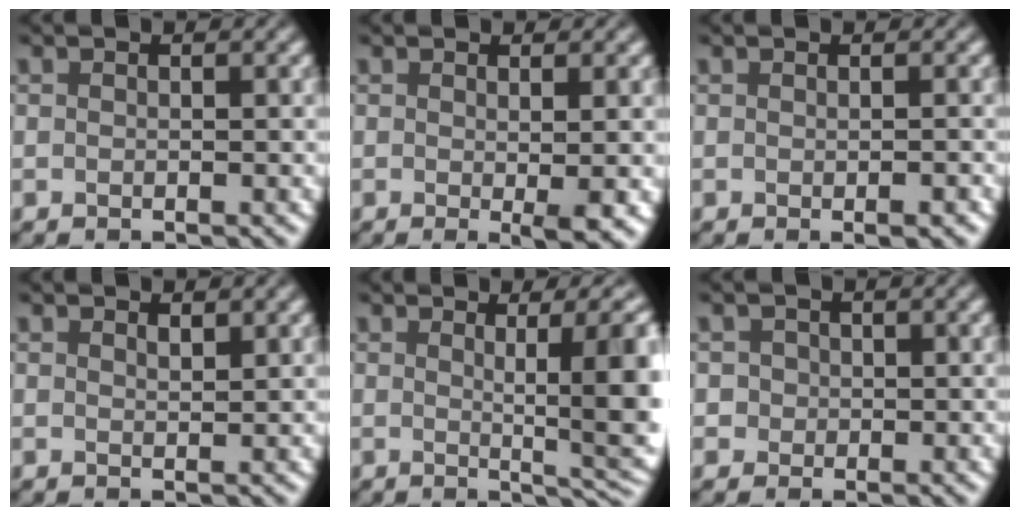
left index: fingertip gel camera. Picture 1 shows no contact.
{"total": 2.9, "force": [0.2, 0.5, 2.9], "torque": [-0.037, -0.004, 0.002]}
{"total": 1.3, "force": [-0.2, 0.3, 1.3], "torque": [-0.017, 0.002, -0.003]}
{"total": 1.1, "force": [1.0, 0.2, 0.6], "torque": [-0.011, 0.000, 0.015]}
{"total": 9.6, "force": [1.8, 3.0, 9.0], "torque": [-0.098, 0.006, 0.031]}
{"total": 1.4, "force": [0.3, 1.3, 0.4], "torque": [-0.007, -0.003, 0.010]}